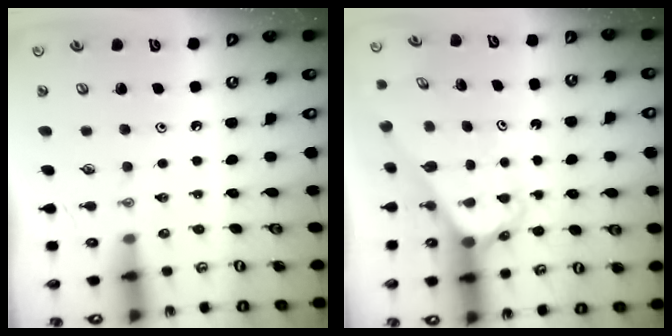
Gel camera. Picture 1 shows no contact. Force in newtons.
{"total": 2.7, "press": 2.7, "slide": 0.1}